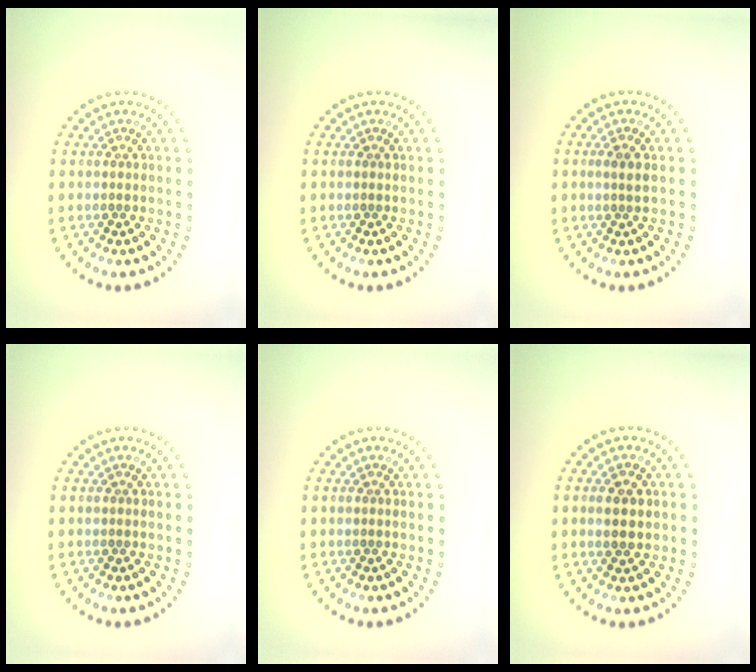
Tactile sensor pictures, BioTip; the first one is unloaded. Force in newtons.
{"total": 0.0}
{"total": 1.0, "press": 0.8, "slide": 0.6}
{"total": 0.0}
{"total": 0.0}
{"total": 2.5, "press": 2.5, "slide": 0.3}